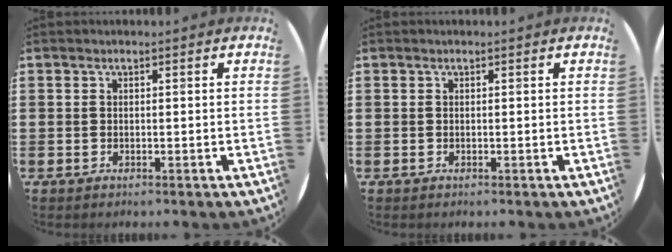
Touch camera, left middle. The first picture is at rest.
{"total": 0.0}